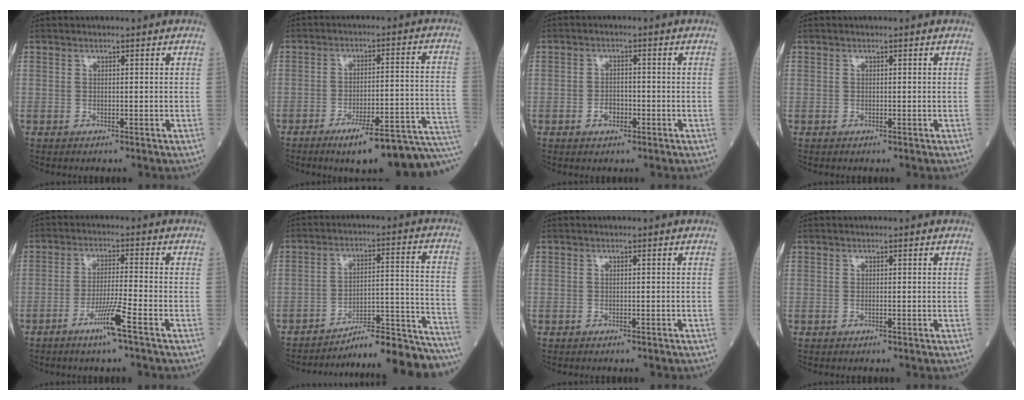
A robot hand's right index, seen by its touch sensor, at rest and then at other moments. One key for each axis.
{"total": 16.3, "fx": -12.3, "fy": 0.9, "fz": 10.7, "tx": -0.080, "ty": 0.032, "tz": -0.173}
{"total": 2.5, "fx": -1.1, "fy": 1.6, "fz": 1.5, "tx": -0.022, "ty": 0.006, "tz": -0.017}
{"total": 0.0}
{"total": 6.1, "fx": -3.5, "fy": -0.9, "fz": 4.8, "tx": -0.090, "ty": -0.010, "tz": -0.071}
{"total": 20.0, "fx": -19.5, "fy": -0.2, "fz": 4.6, "tx": -0.014, "ty": 0.031, "tz": -0.266}
{"total": 0.7, "fx": -0.7, "fy": 0.2, "fz": 0.3, "tx": -0.008, "ty": -0.001, "tz": -0.009}
{"total": 0.0}